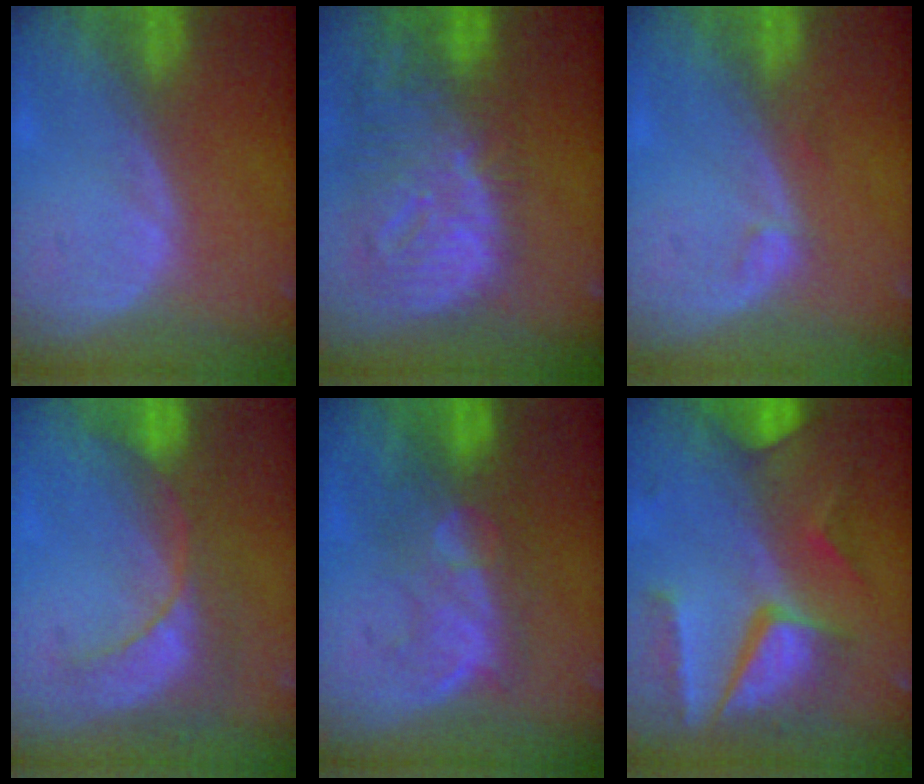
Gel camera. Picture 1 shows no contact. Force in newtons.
{"total": 12.5, "press": 10.8, "slide": 6.3}
{"total": 0.8, "press": 0.7, "slide": 0.1}
{"total": 9.1, "press": 7.9, "slide": 4.5}
{"total": 8.6, "press": 8.1, "slide": 2.9}
{"total": 10.4, "press": 8.7, "slide": 5.7}